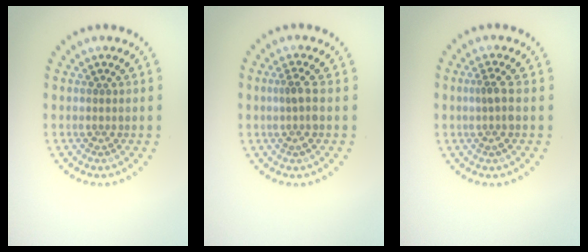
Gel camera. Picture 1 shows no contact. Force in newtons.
{"total": 1.4, "press": 1.0, "slide": 0.9}
{"total": 1.4, "press": 1.1, "slide": 0.9}